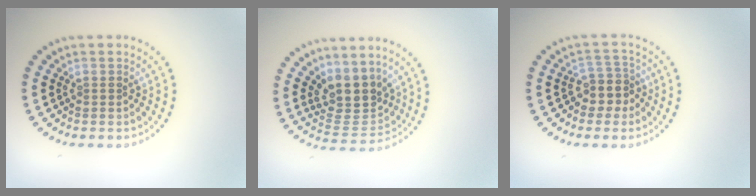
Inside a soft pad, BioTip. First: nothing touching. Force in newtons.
{"total": 4.0, "press": 3.5, "slide": 2.1}
{"total": 2.5, "press": 2.0, "slide": 1.5}